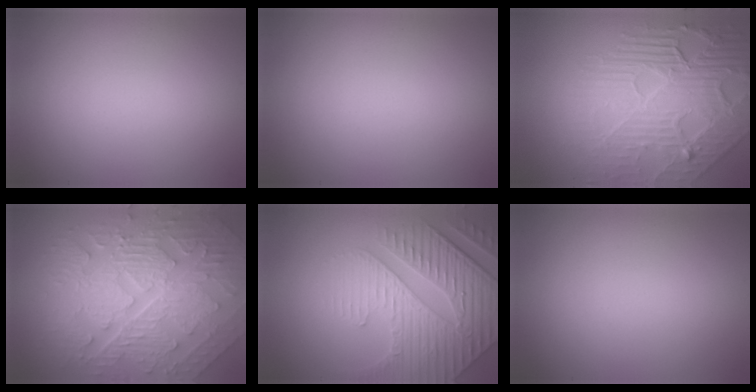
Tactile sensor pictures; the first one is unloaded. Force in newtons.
{"total": 0.0}
{"total": 8.5, "press": 5.8, "slide": 6.2}
{"total": 10.2, "press": 6.8, "slide": 7.5}
{"total": 6.1, "press": 5.2, "slide": 3.2}
{"total": 0.0}